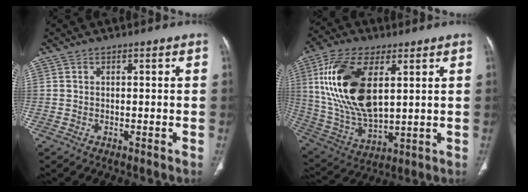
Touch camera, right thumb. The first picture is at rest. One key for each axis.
{"total": 20.4, "fx": 5.4, "fy": 10.2, "fz": 16.8, "tx": -0.334, "ty": -0.018, "tz": 0.108}